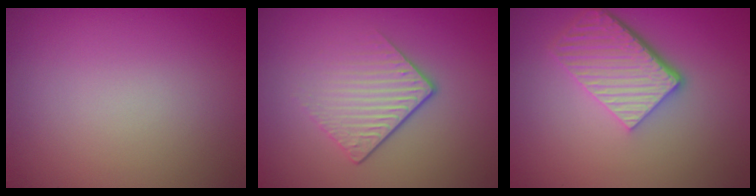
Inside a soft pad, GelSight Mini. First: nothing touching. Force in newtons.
{"total": 4.0, "press": 2.4, "slide": 3.2}
{"total": 5.6, "press": 4.0, "slide": 4.0}